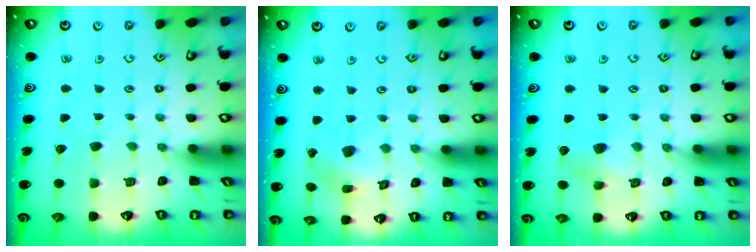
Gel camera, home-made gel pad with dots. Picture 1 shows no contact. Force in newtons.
{"total": 2.2, "press": 2.2, "slide": 0.2}
{"total": 3.9, "press": 3.9, "slide": 0.3}